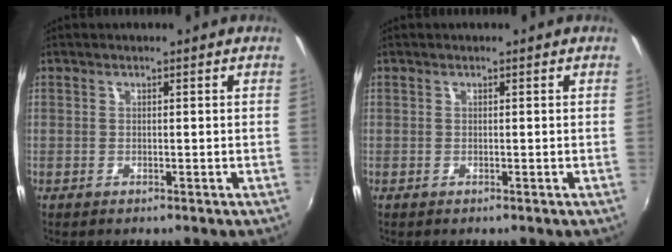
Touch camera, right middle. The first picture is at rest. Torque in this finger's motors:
{"motor_torque": [-0.02, 0.02, 0.00, 0.00]}